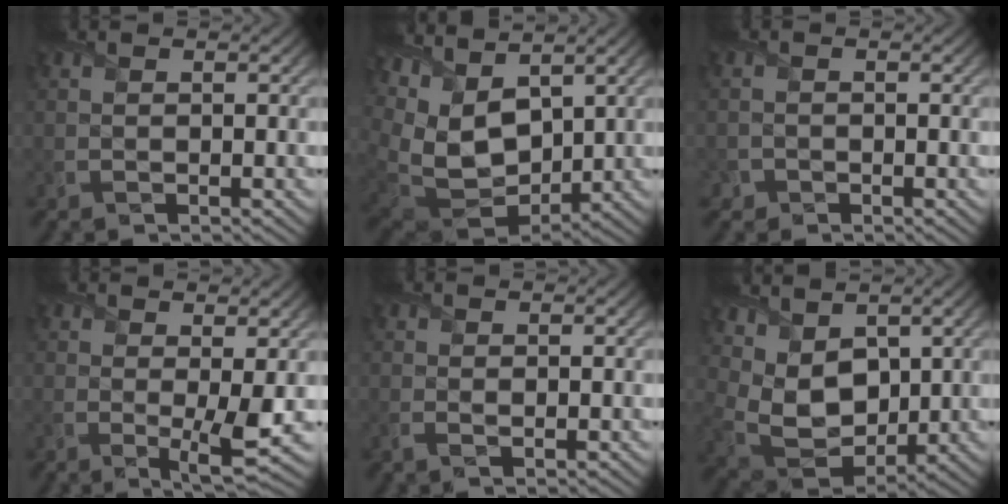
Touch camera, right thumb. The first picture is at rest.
{"total": 13.1, "force": [5.1, 8.0, 9.1], "torque": [-0.236, 0.009, 0.110]}
{"total": 1.3, "force": [-0.8, 1.1, 0.1], "torque": [0.005, -0.003, -0.019]}
{"total": 3.8, "force": [0.0, 0.6, 3.7], "torque": [-0.072, -0.012, 0.002]}
{"total": 1.2, "force": [-0.2, 0.6, 0.9], "torque": [-0.022, -0.004, -0.002]}
{"total": 9.6, "force": [3.9, 6.3, 6.1], "torque": [-0.156, -0.012, 0.072]}